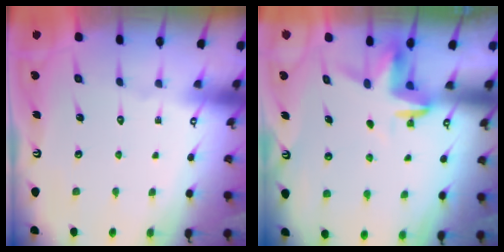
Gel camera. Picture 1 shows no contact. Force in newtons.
{"total": 3.6, "press": 3.6, "slide": 0.2}